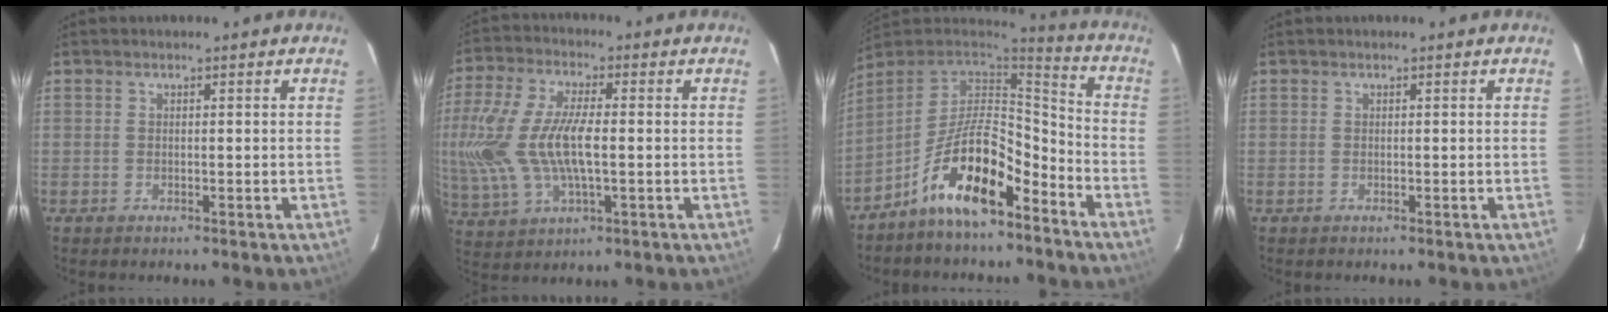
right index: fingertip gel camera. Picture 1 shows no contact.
{"total": 17.2, "force": [-0.5, 7.5, 15.5], "torque": [-0.336, -0.002, -0.003]}
{"total": 14.7, "force": [-8.6, 5.3, 10.8], "torque": [-0.205, 0.013, -0.158]}
{"total": 0.0}